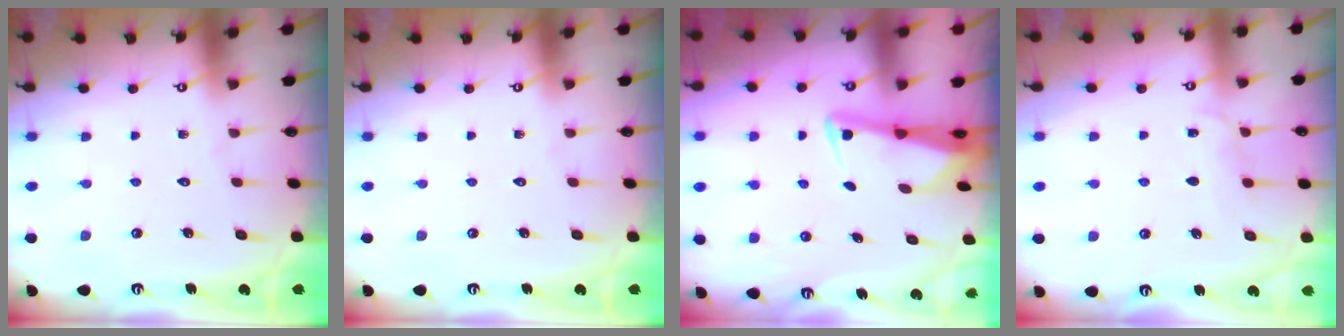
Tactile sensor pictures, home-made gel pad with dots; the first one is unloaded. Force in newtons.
{"total": 0.0}
{"total": 2.7, "press": 2.7, "slide": 0.5}
{"total": 5.9, "press": 5.9, "slide": 0.5}